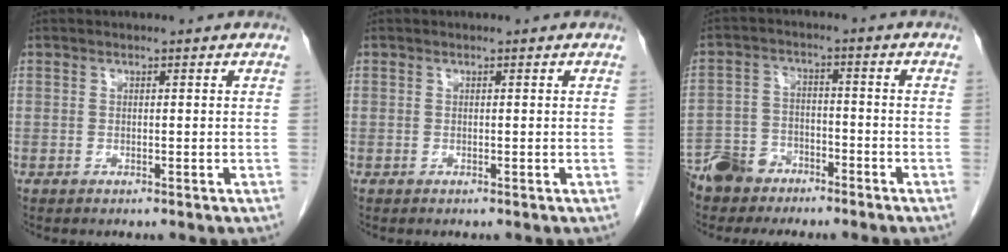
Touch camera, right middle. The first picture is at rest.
{"total": 0.0}
{"total": 6.4, "force": [-5.3, 3.2, 1.6], "torque": [-0.036, -0.003, -0.105]}